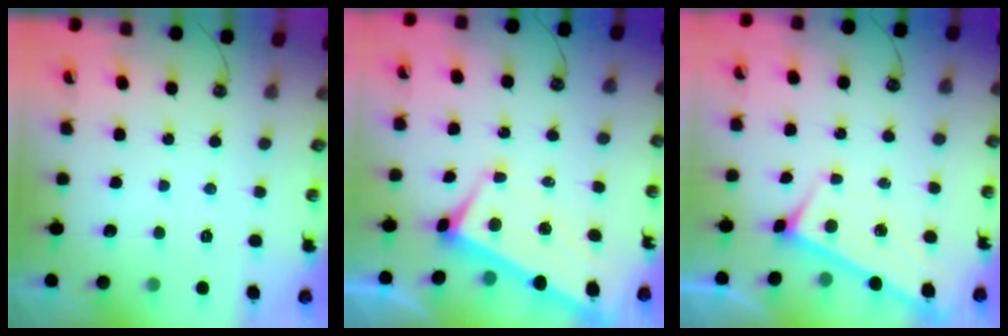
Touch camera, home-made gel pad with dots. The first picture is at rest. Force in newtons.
{"total": 2.5, "press": 2.3, "slide": 0.9}
{"total": 3.2, "press": 3.2, "slide": 0.3}